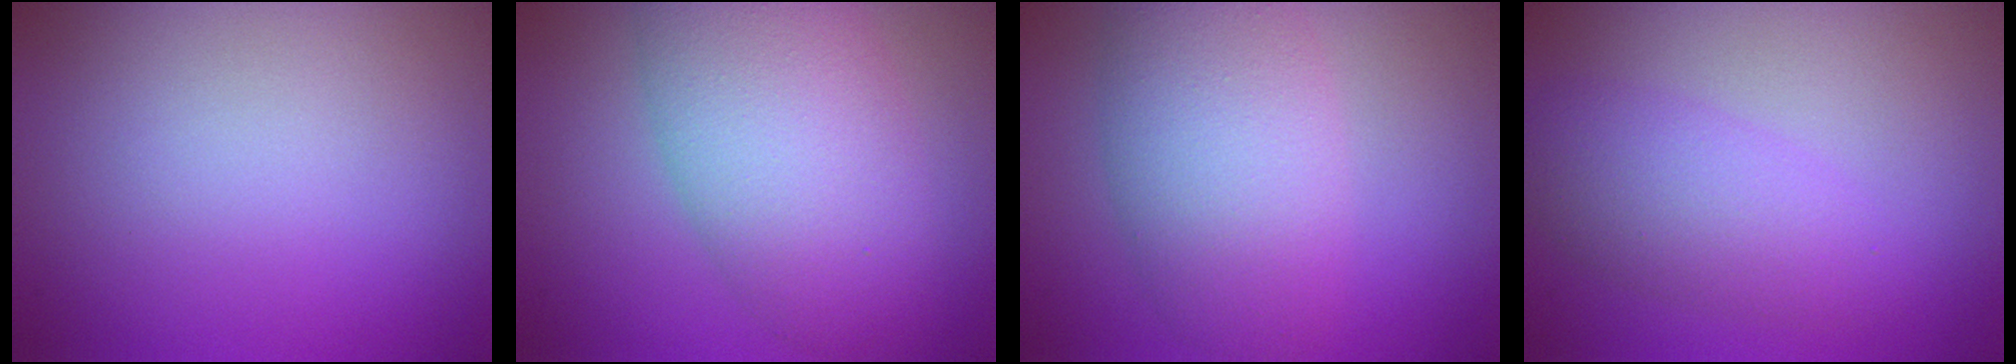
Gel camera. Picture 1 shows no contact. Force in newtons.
{"total": 8.4, "press": 8.4, "slide": 0.2}
{"total": 7.0, "press": 7.0, "slide": 0.2}
{"total": 3.8, "press": 3.8, "slide": 0.1}